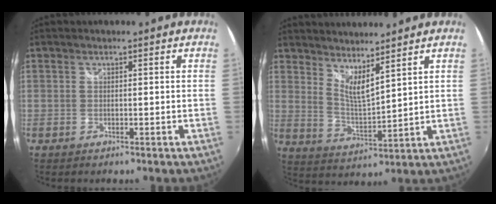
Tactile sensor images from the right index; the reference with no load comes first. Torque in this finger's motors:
{"motor_torque": [-0.02, 0.12, 0.12, 0.02]}